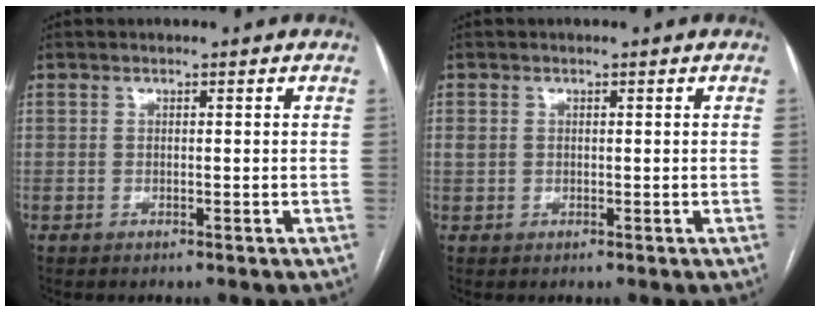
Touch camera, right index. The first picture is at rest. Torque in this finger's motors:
{"motor_torque": [-0.05, 0.04, 0.07, 0.02]}